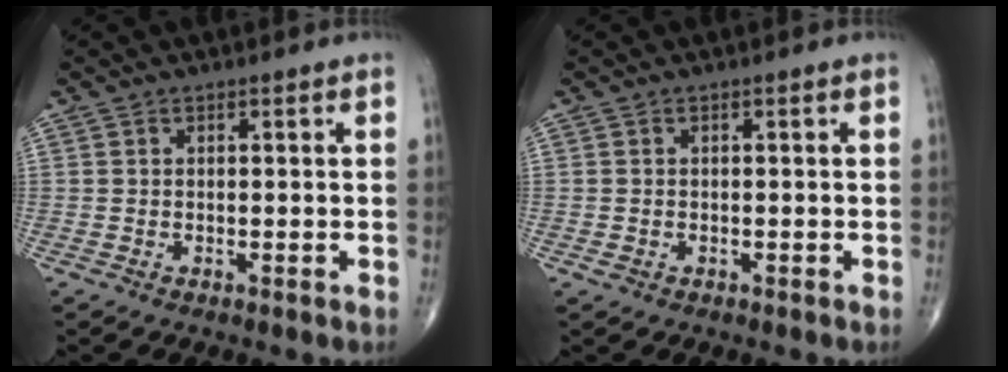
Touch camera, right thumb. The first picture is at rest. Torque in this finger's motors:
{"motor_torque": [0.33, 0.22, -0.15, -0.08, 0.00]}